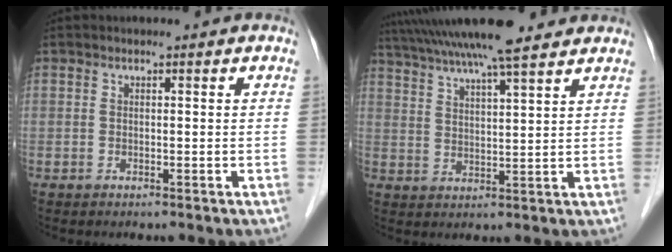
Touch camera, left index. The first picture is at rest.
{"total": 16.6, "force": [14.2, 1.0, 8.4], "torque": [-0.155, 0.038, 0.219]}